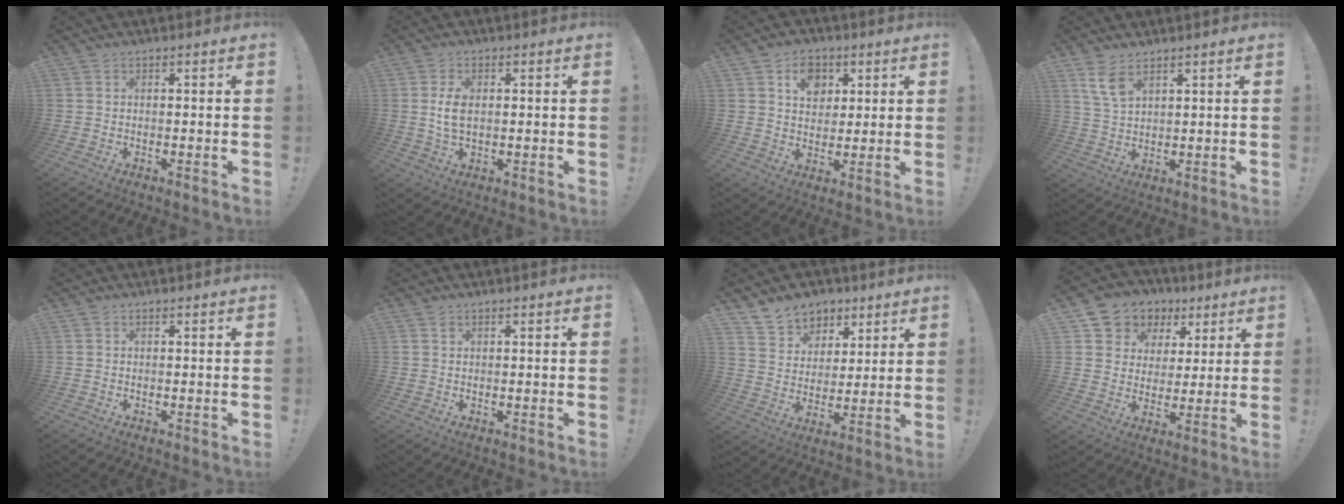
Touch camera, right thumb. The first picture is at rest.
{"total": 5.1, "force": [0.4, 2.9, 4.1], "torque": [-0.082, -0.001, 0.003]}
{"total": 8.5, "force": [3.5, 7.0, 3.4], "torque": [-0.049, -0.011, 0.067]}
{"total": 6.6, "force": [4.2, 3.3, 3.9], "torque": [-0.060, -0.021, 0.078]}
{"total": 0.0}
{"total": 0.9, "force": [0.5, 0.6, 0.3], "torque": [0.001, -0.002, 0.008]}
{"total": 10.1, "force": [7.1, 7.0, 1.5], "torque": [-0.026, -0.053, 0.142]}
{"total": 8.0, "force": [3.5, 7.1, 1.5], "torque": [-0.021, -0.029, 0.072]}